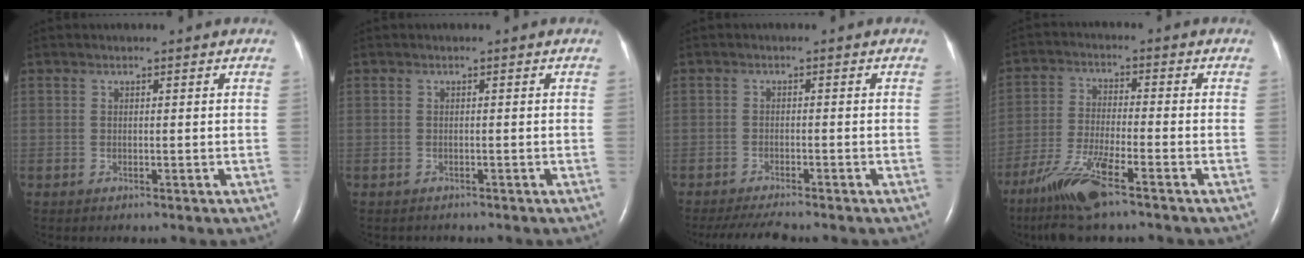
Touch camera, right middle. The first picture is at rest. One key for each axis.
{"total": 1.0, "fx": -0.9, "fy": 0.4, "fz": 0.1, "tx": -0.011, "ty": -0.001, "tz": -0.011}
{"total": 5.9, "fx": -5.2, "fy": 0.3, "fz": 2.7, "tx": -0.046, "ty": -0.019, "tz": -0.085}
{"total": 10.2, "fx": -6.6, "fy": 0.9, "fz": 7.7, "tx": -0.167, "ty": -0.026, "tz": -0.124}